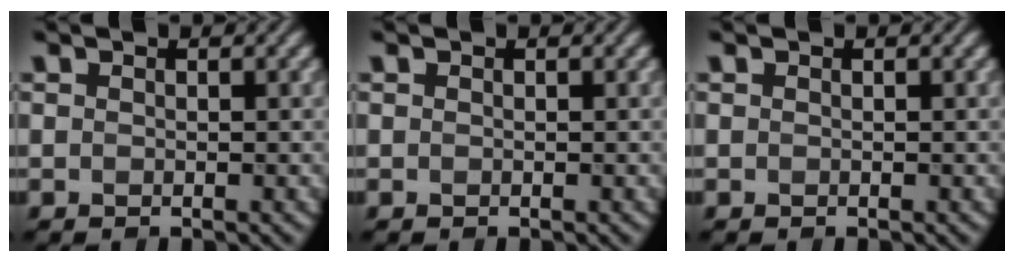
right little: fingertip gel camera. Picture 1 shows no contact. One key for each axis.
{"total": 0.0}
{"total": 0.0}